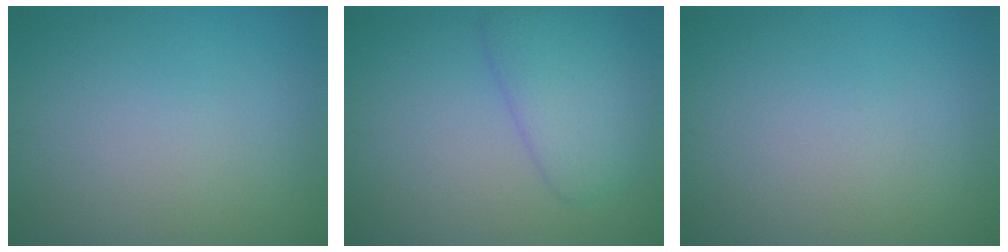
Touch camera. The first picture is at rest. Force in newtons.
{"total": 3.9, "press": 3.9, "slide": 0.2}
{"total": 0.0}